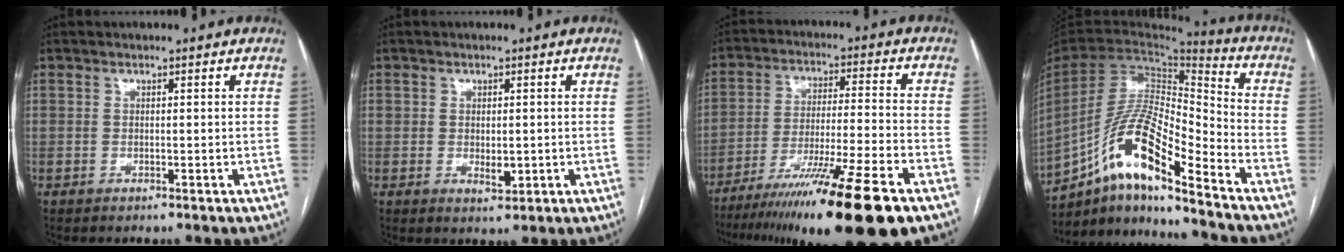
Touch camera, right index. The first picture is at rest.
{"total": 2.7, "force": [-0.2, 1.6, 2.2], "torque": [-0.032, -0.006, 0.003]}
{"total": 20.2, "force": [-14.2, -0.6, 14.4], "torque": [-0.198, -0.040, -0.236]}
{"total": 16.9, "force": [-11.0, 2.8, 12.5], "torque": [-0.247, 0.012, -0.197]}